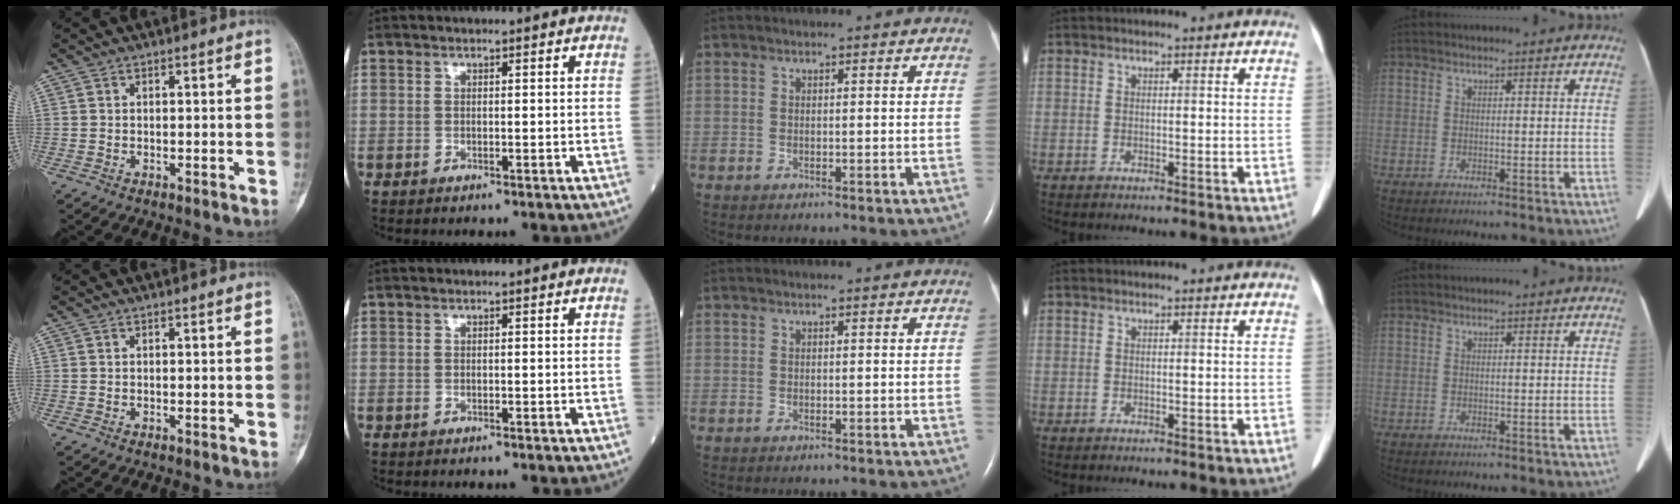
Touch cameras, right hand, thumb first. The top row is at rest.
{}